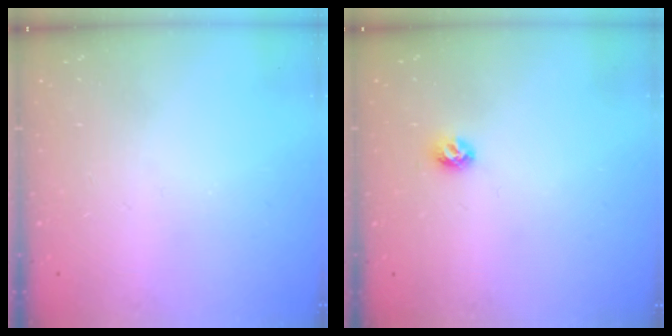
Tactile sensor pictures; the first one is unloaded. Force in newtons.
{"total": 5.9, "press": 5.9, "slide": 0.8}